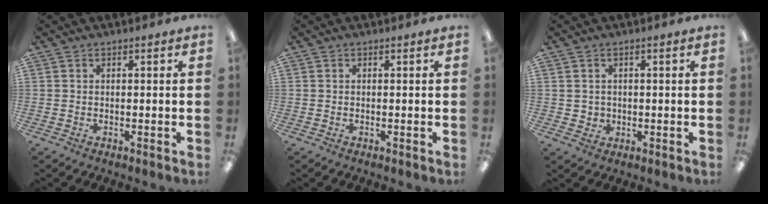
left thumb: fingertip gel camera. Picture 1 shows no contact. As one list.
[{"total": 0.0}, {"total": 2.1, "force": [0.7, 2.0, 0.1], "torque": [-0.007, 0.003, 0.011]}]